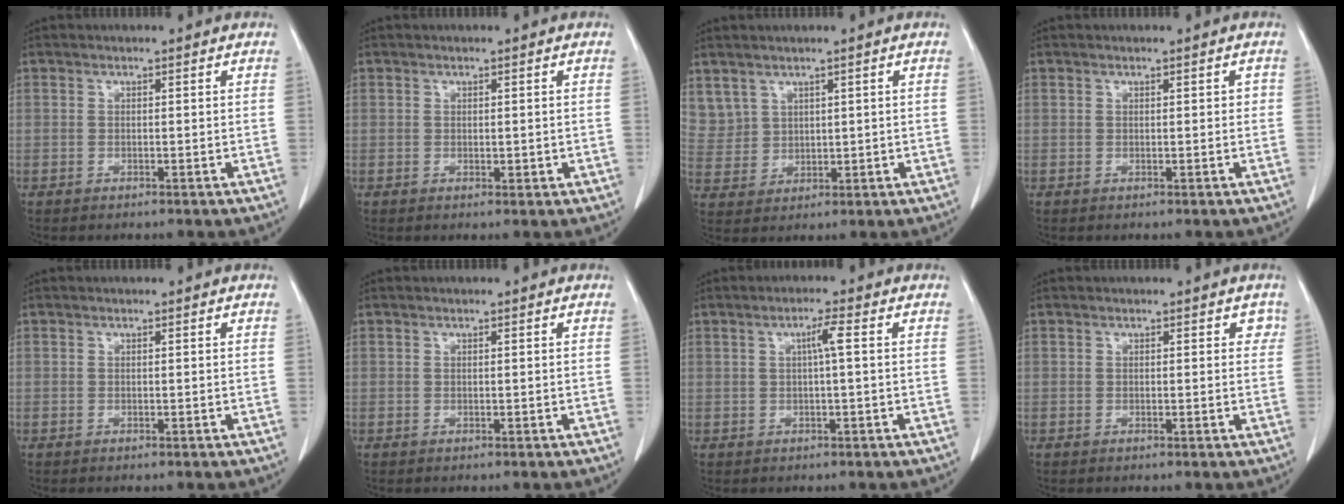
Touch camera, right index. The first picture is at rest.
{"total": 1.0, "force": [0.0, 0.6, 0.7], "torque": [-0.008, -0.002, 0.002]}
{"total": 6.1, "force": [4.0, 4.6, 0.9], "torque": [-0.026, 0.011, 0.096]}
{"total": 0.7, "force": [0.2, 0.4, 0.5], "torque": [-0.005, 0.005, 0.005]}
{"total": 0.0}
{"total": 0.0}
{"total": 2.6, "force": [0.5, -0.3, 2.6], "torque": [-0.046, 0.003, 0.009]}
{"total": 1.5, "force": [0.8, 1.0, 0.7], "torque": [0.010, 0.003, 0.005]}